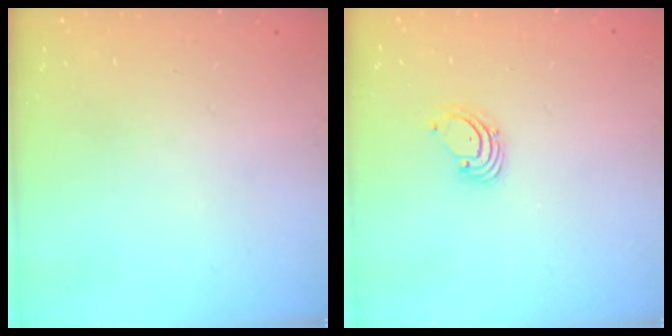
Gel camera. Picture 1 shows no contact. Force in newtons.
{"total": 1.6, "press": 1.6, "slide": 0.1}